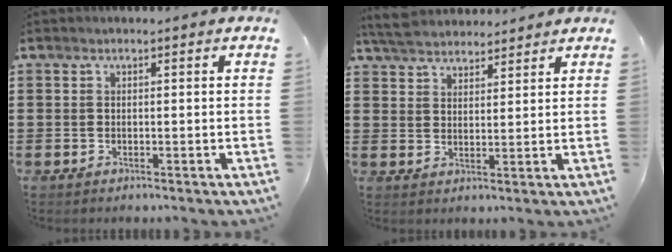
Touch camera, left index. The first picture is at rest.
{"total": 4.7, "force": [4.4, 1.1, 0.9], "torque": [-0.033, -0.008, 0.083]}